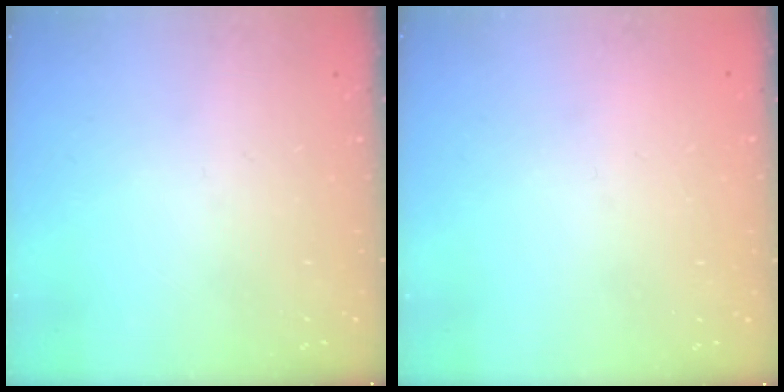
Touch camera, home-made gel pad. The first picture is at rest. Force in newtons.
{"total": 2.3, "press": 2.3, "slide": 0.1}